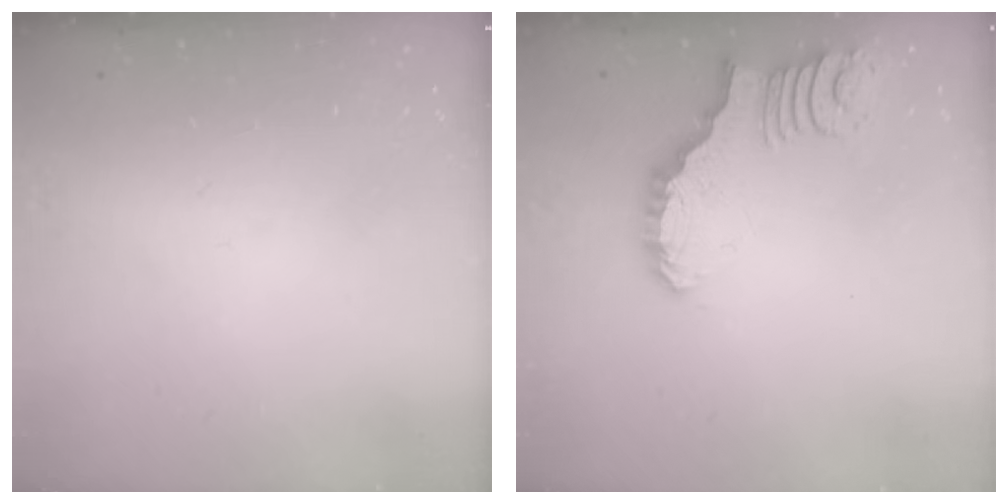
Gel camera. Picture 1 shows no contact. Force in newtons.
{"total": 2.7, "press": 2.7, "slide": 0.2}